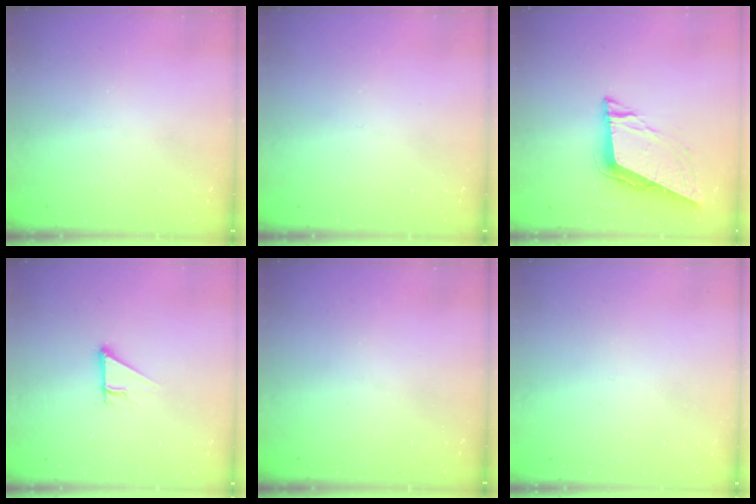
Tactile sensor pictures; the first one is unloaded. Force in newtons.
{"total": 0.0}
{"total": 8.9, "press": 8.4, "slide": 2.7}
{"total": 2.5, "press": 2.5, "slide": 0.1}
{"total": 0.0}
{"total": 2.6, "press": 2.6, "slide": 0.2}